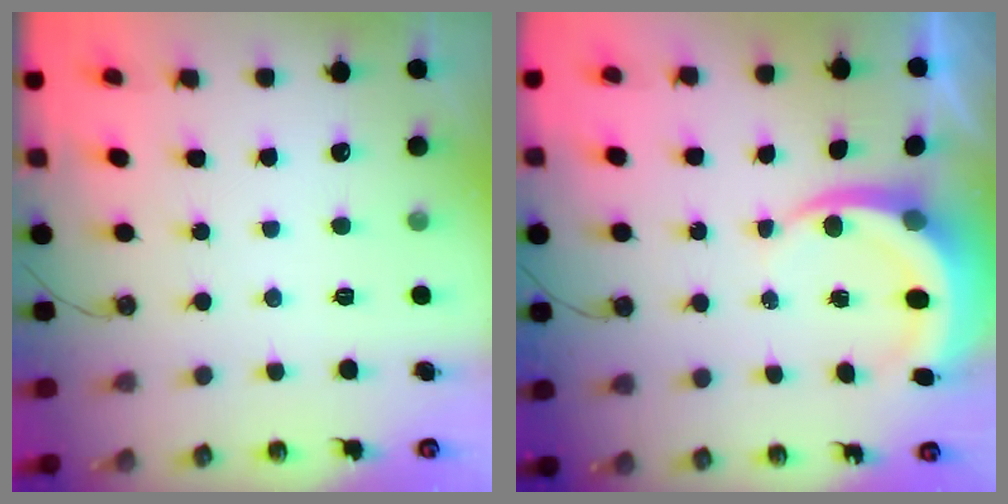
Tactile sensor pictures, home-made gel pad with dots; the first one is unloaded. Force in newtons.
{"total": 6.1, "press": 6.0, "slide": 0.8}